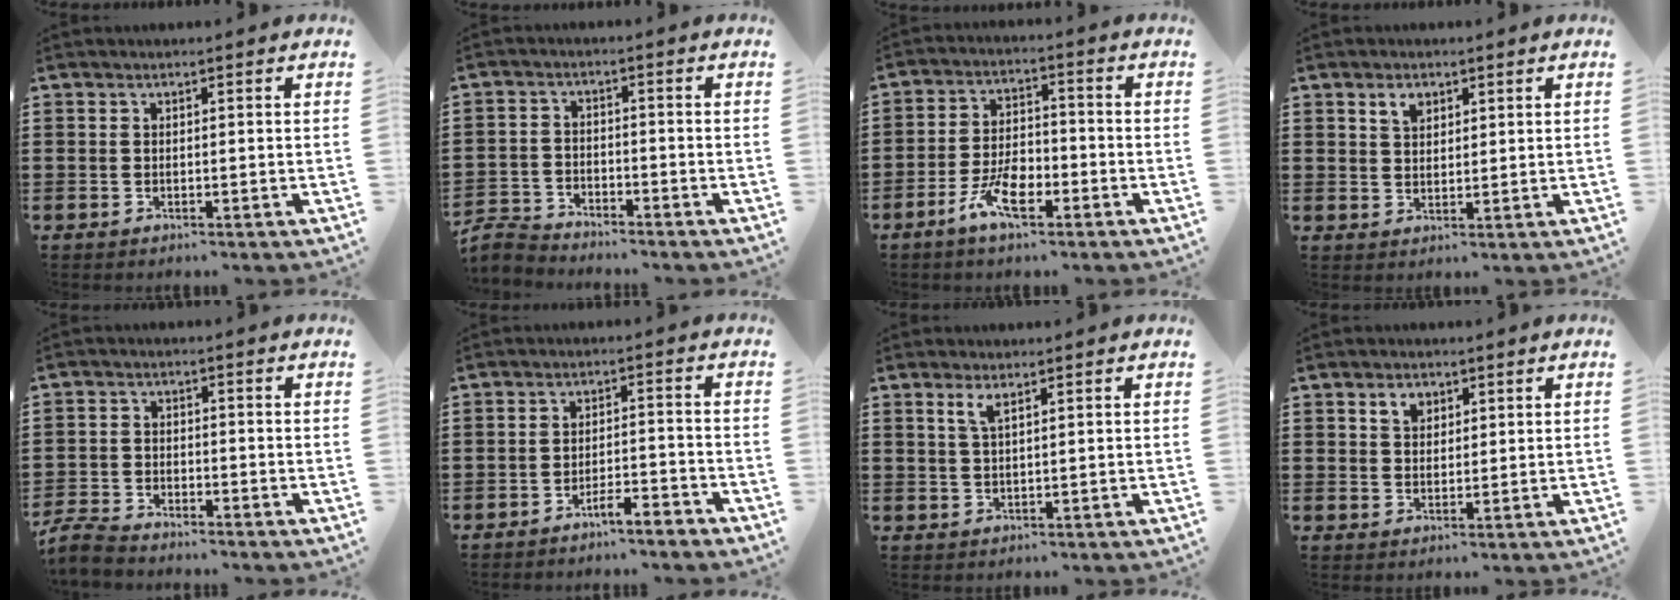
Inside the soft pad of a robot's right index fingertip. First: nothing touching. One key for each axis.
{"total": 3.6, "fx": -3.6, "fy": 0.7, "fz": 0.2, "tx": -0.024, "ty": -0.003, "tz": -0.079}
{"total": 6.8, "fx": -3.8, "fy": 2.9, "fz": 4.8, "tx": -0.103, "ty": 0.005, "tz": -0.073}
{"total": 2.6, "fx": 1.6, "fy": 1.7, "fz": 1.2, "tx": -0.022, "ty": 0.002, "tz": 0.029}
{"total": 3.9, "fx": -3.8, "fy": 0.6, "fz": 0.8, "tx": -0.039, "ty": -0.007, "tz": -0.082}
{"total": 3.8, "fx": -3.5, "fy": 0.1, "fz": 1.4, "tx": -0.029, "ty": 0.001, "tz": -0.070}
{"total": 2.5, "fx": 1.4, "fy": 0.6, "fz": 2.0, "tx": -0.042, "ty": 0.005, "tz": 0.024}
{"total": 2.7, "fx": 1.6, "fy": 1.9, "fz": 1.1, "tx": -0.022, "ty": 0.003, "tz": 0.028}